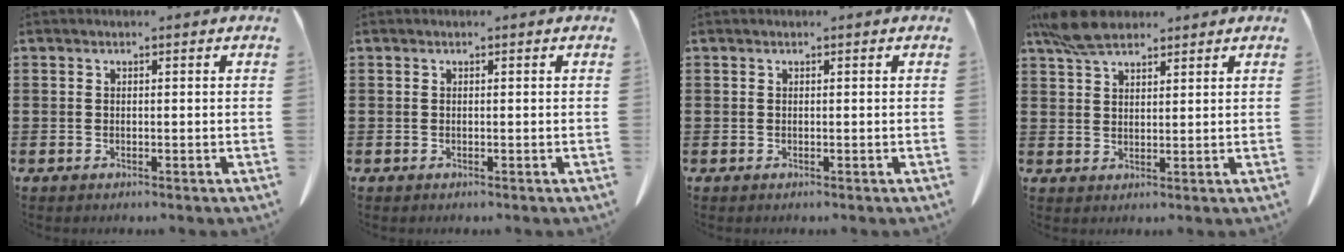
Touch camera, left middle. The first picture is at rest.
{"total": 0.0}
{"total": 0.0}
{"total": 6.2, "force": [4.9, 2.2, 3.1], "torque": [-0.075, -0.003, 0.092]}